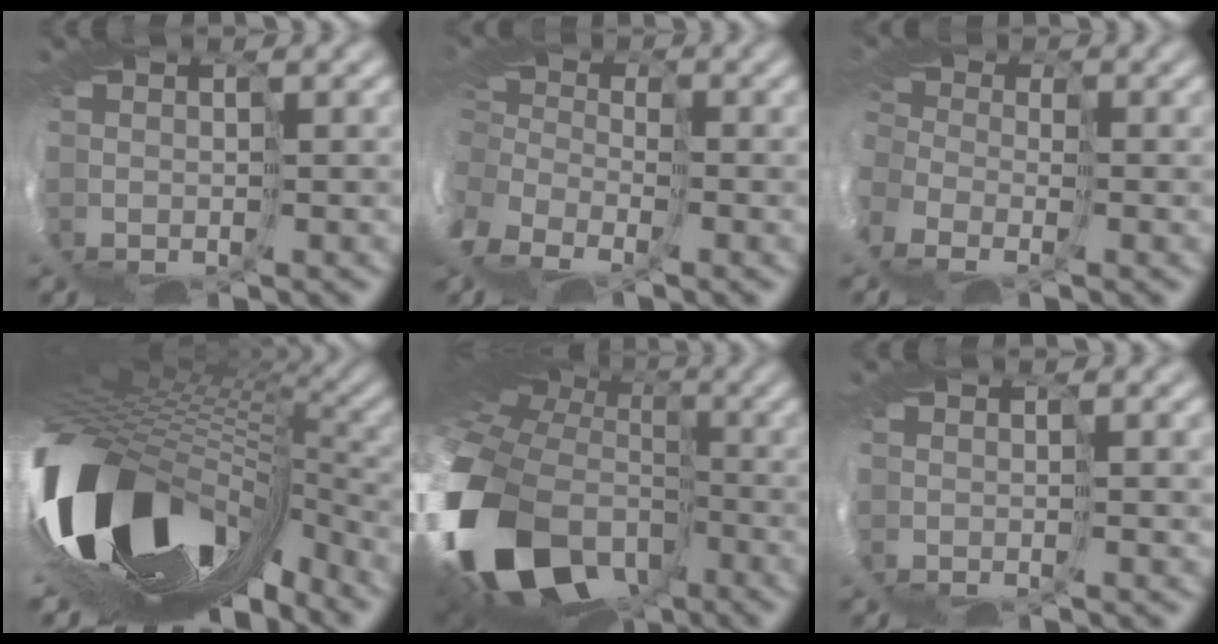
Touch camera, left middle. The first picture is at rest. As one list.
[{"total": 8.1, "force": [-4.5, 5.7, 3.5], "torque": [-0.105, -0.013, -0.064]}, {"total": 7.1, "force": [-4.0, 4.7, 3.4], "torque": [-0.086, -0.021, -0.056]}, {"total": 14.1, "force": [-4.4, 8.3, 10.5], "torque": [-0.223, -0.063, -0.050]}, {"total": 16.2, "force": [-6.5, 12.0, 8.6], "torque": [-0.215, -0.024, -0.104]}, {"total": 2.3, "force": [0.9, 0.5, 2.0], "torque": [-0.034, 0.002, 0.011]}]